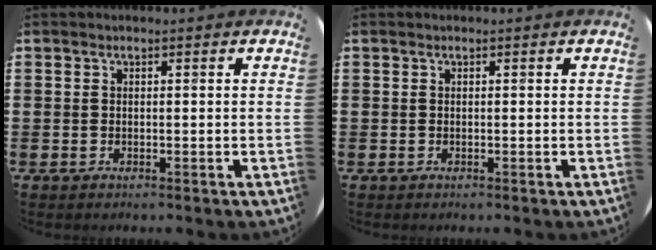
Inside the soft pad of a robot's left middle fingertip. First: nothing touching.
{"total": 0.0}